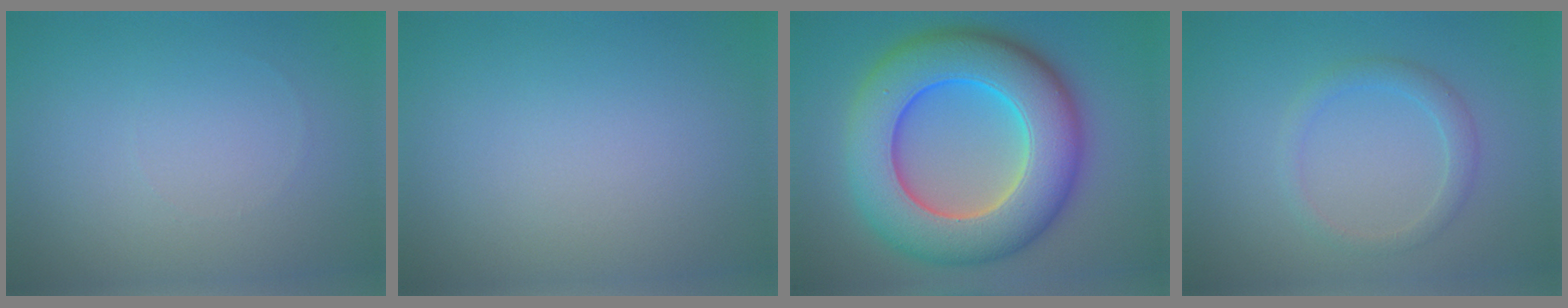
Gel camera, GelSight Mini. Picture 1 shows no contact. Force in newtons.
{"total": 0.0}
{"total": 12.7, "press": 12.7, "slide": 0.4}
{"total": 1.9, "press": 1.9, "slide": 0.1}